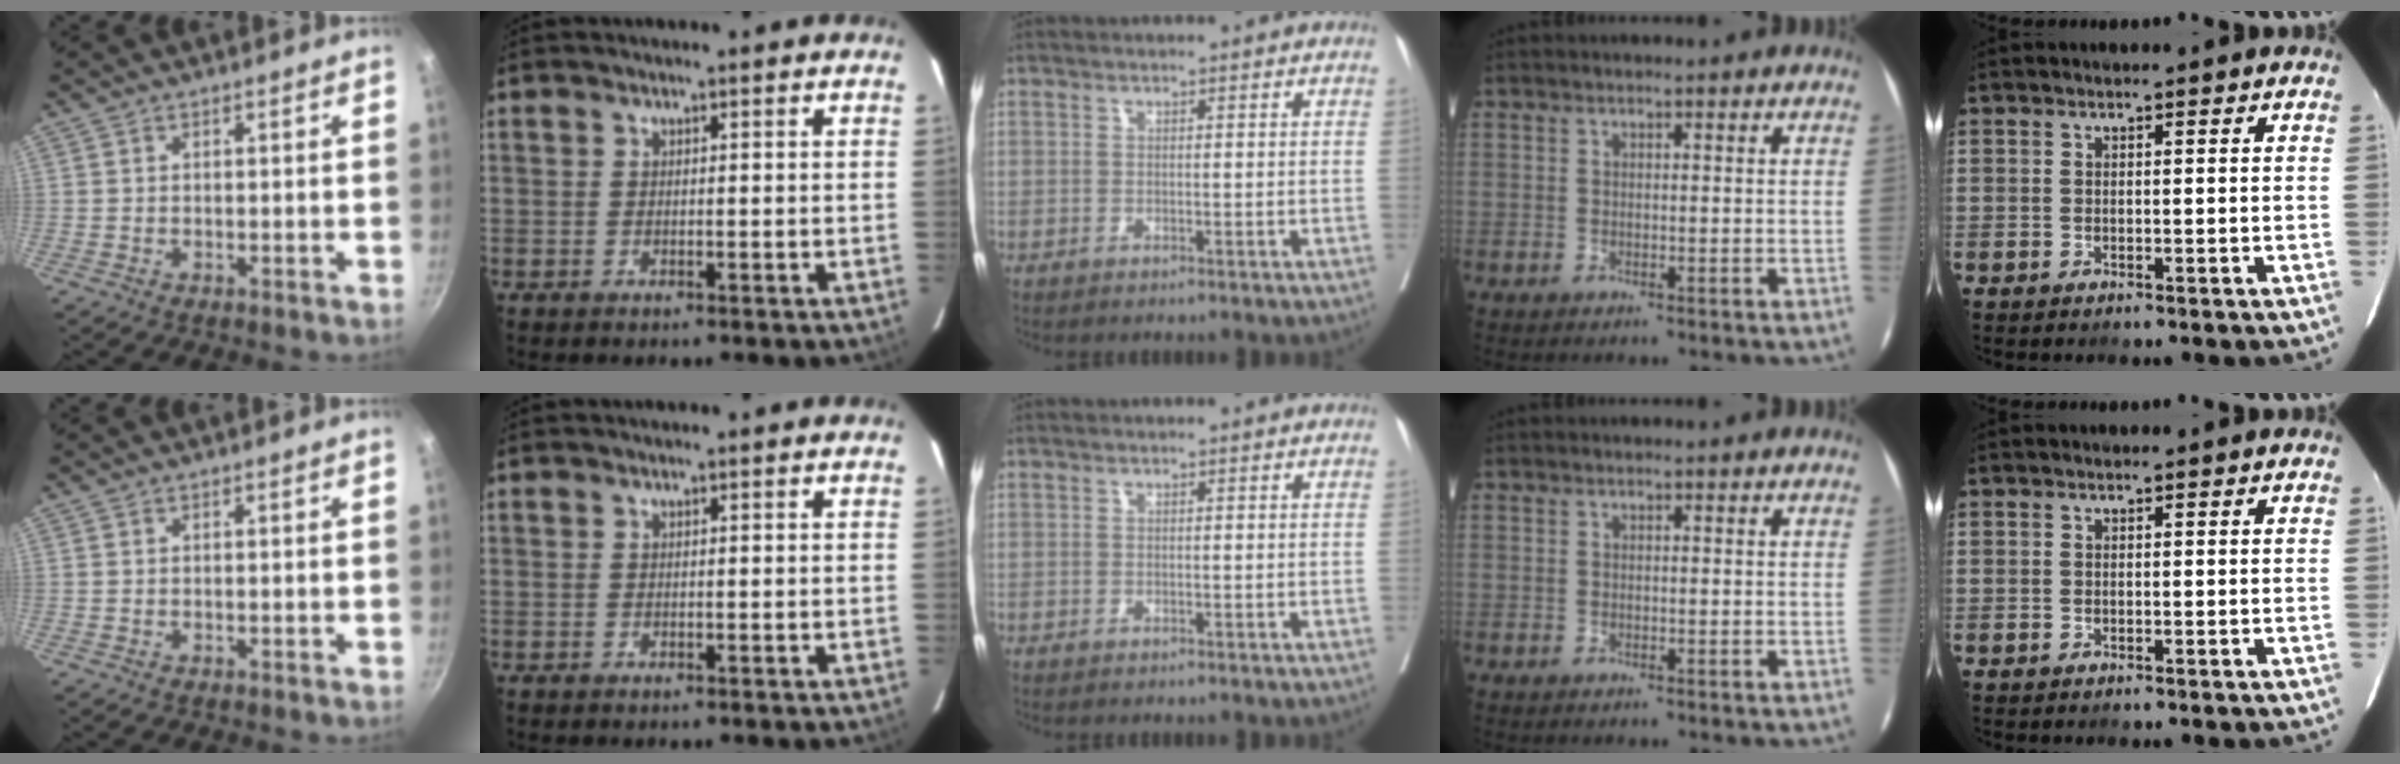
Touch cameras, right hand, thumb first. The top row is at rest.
{}